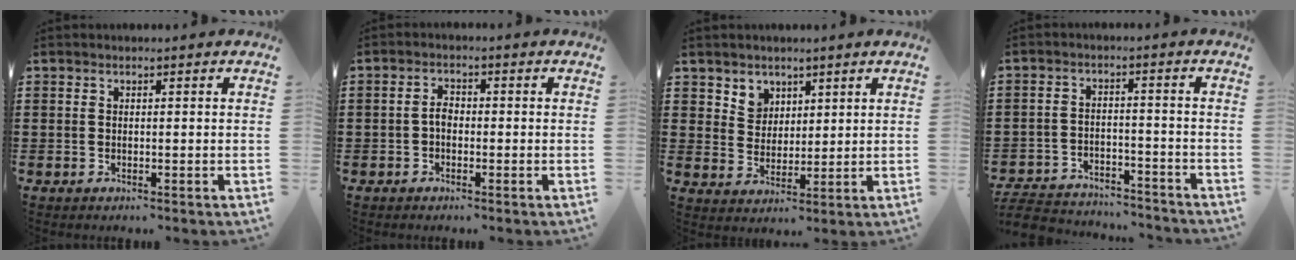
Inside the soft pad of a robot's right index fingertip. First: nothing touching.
{"total": 2.3, "force": [-0.6, 1.3, 1.8], "torque": [-0.042, 0.000, -0.015]}
{"total": 4.3, "force": [2.8, 3.2, 0.1], "torque": [-0.022, 0.006, 0.053]}
{"total": 5.4, "force": [-5.3, 0.8, 0.9], "torque": [-0.028, 0.002, -0.109]}